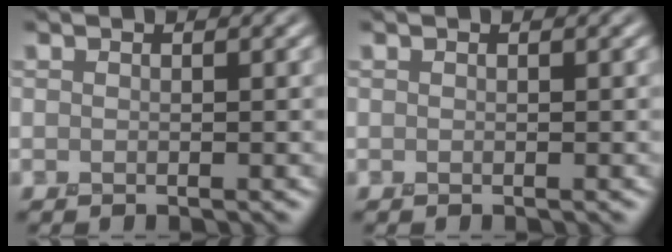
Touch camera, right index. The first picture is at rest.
{"total": 0.0}